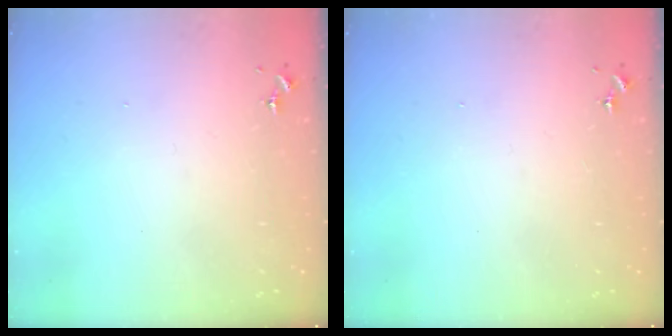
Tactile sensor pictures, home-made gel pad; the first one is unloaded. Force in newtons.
{"total": 0.0}